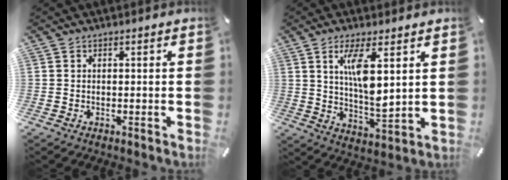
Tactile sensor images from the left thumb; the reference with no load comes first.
{"total": 10.0, "force": [4.0, 3.0, 8.6], "torque": [-0.157, -0.022, 0.065]}